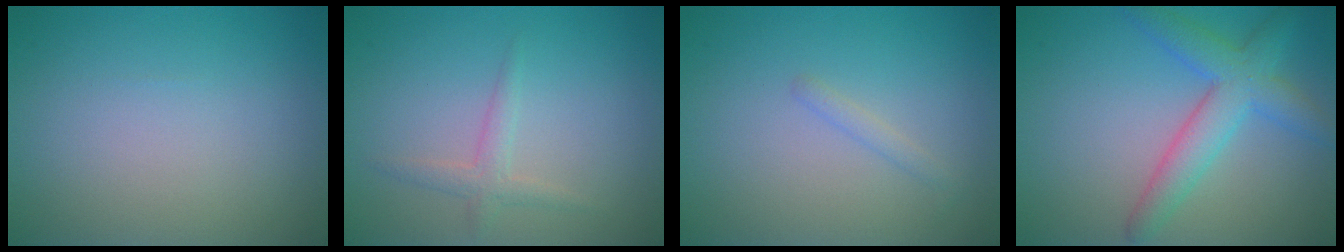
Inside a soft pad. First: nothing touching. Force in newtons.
{"total": 1.6, "press": 1.6, "slide": 0.1}
{"total": 0.9, "press": 0.9, "slide": 0.0}
{"total": 4.6, "press": 4.6, "slide": 0.2}